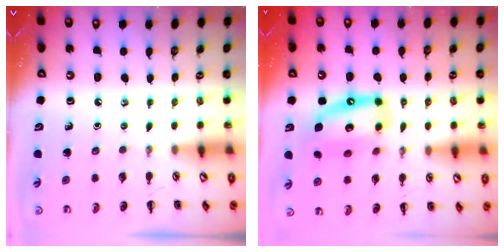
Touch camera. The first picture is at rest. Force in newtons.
{"total": 13.8, "press": 13.3, "slide": 3.7}